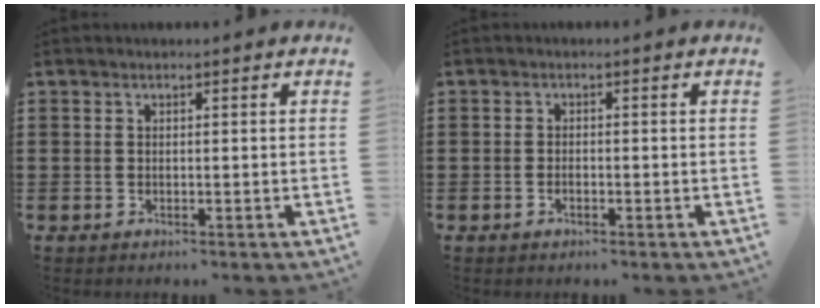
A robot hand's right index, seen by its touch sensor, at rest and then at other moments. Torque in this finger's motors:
{"motor_torque": [-0.45, 0.60, -0.02, 0.00]}